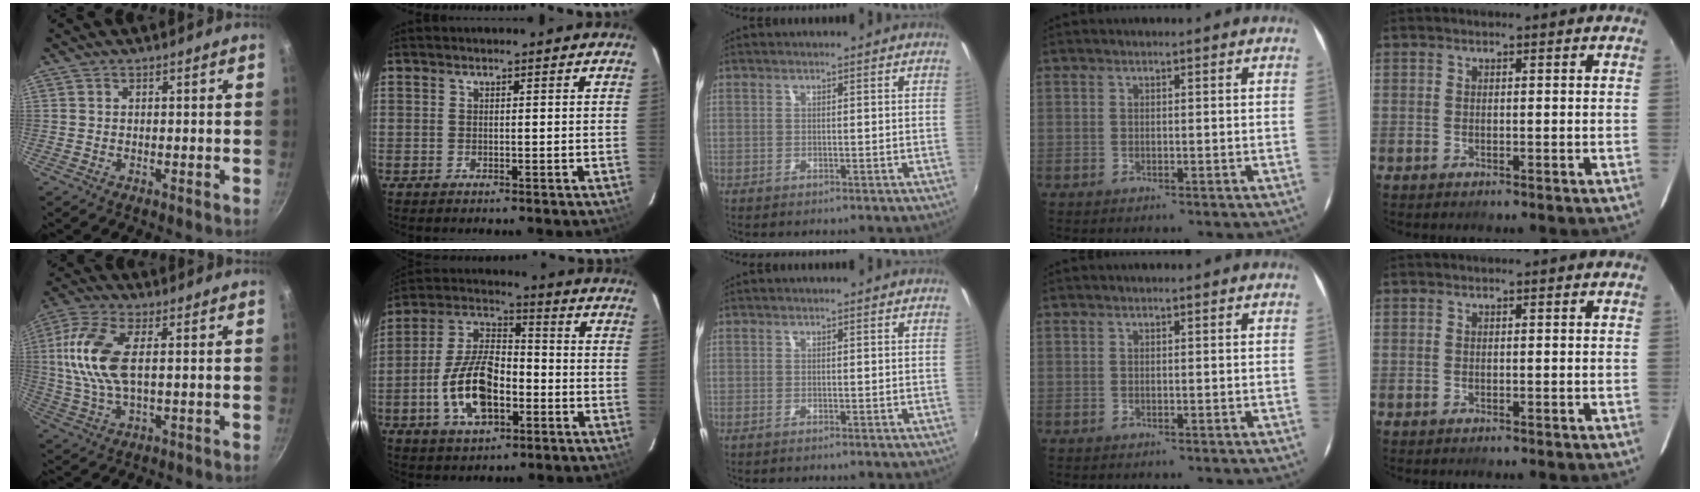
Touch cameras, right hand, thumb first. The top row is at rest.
{"thumb": {"total": 12.7, "force": [1.8, 5.8, 11.2], "torque": [-0.240, 0.009, 0.026]}, "index": {"total": 14.4, "force": [-4.5, 7.3, 11.5], "torque": [-0.234, 0.012, -0.079]}}